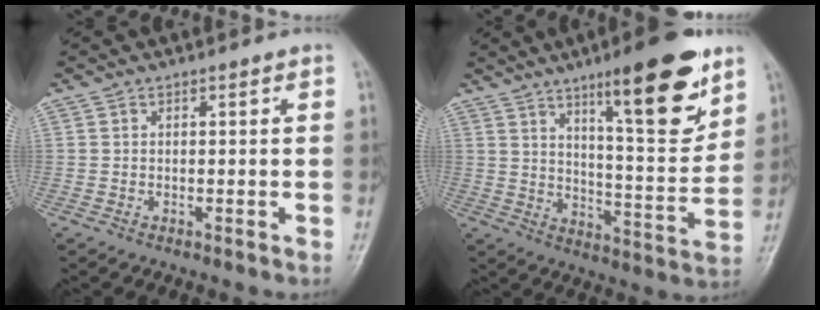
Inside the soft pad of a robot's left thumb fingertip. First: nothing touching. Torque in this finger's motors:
{"motor_torque": [2.67, 2.34, 1.55, -1.22, 0.32]}